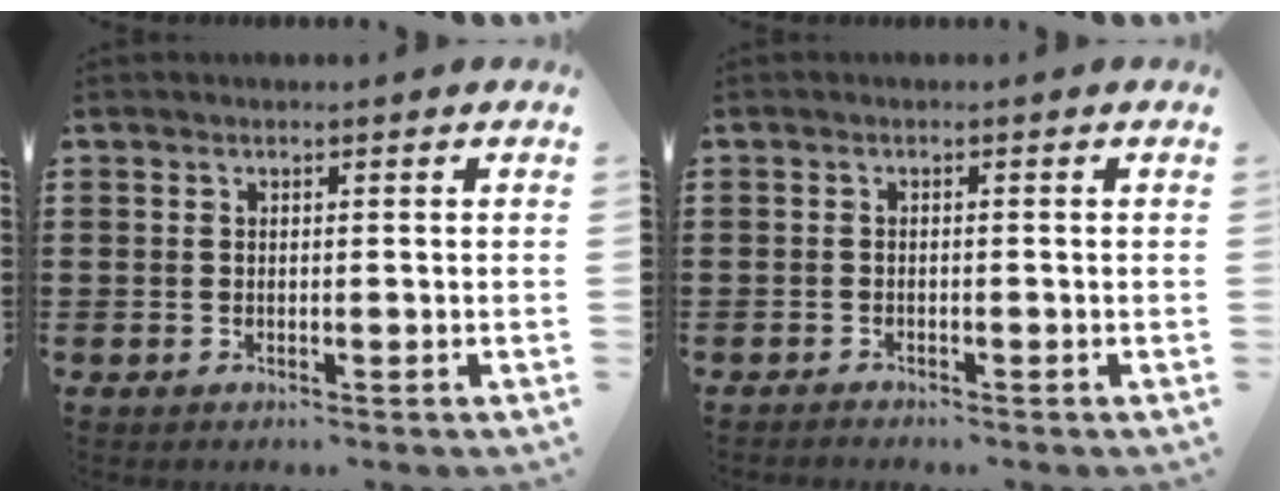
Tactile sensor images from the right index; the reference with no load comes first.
{"total": 0.9, "force": [-0.9, 0.0, 0.0], "torque": [-0.001, 0.000, -0.018]}